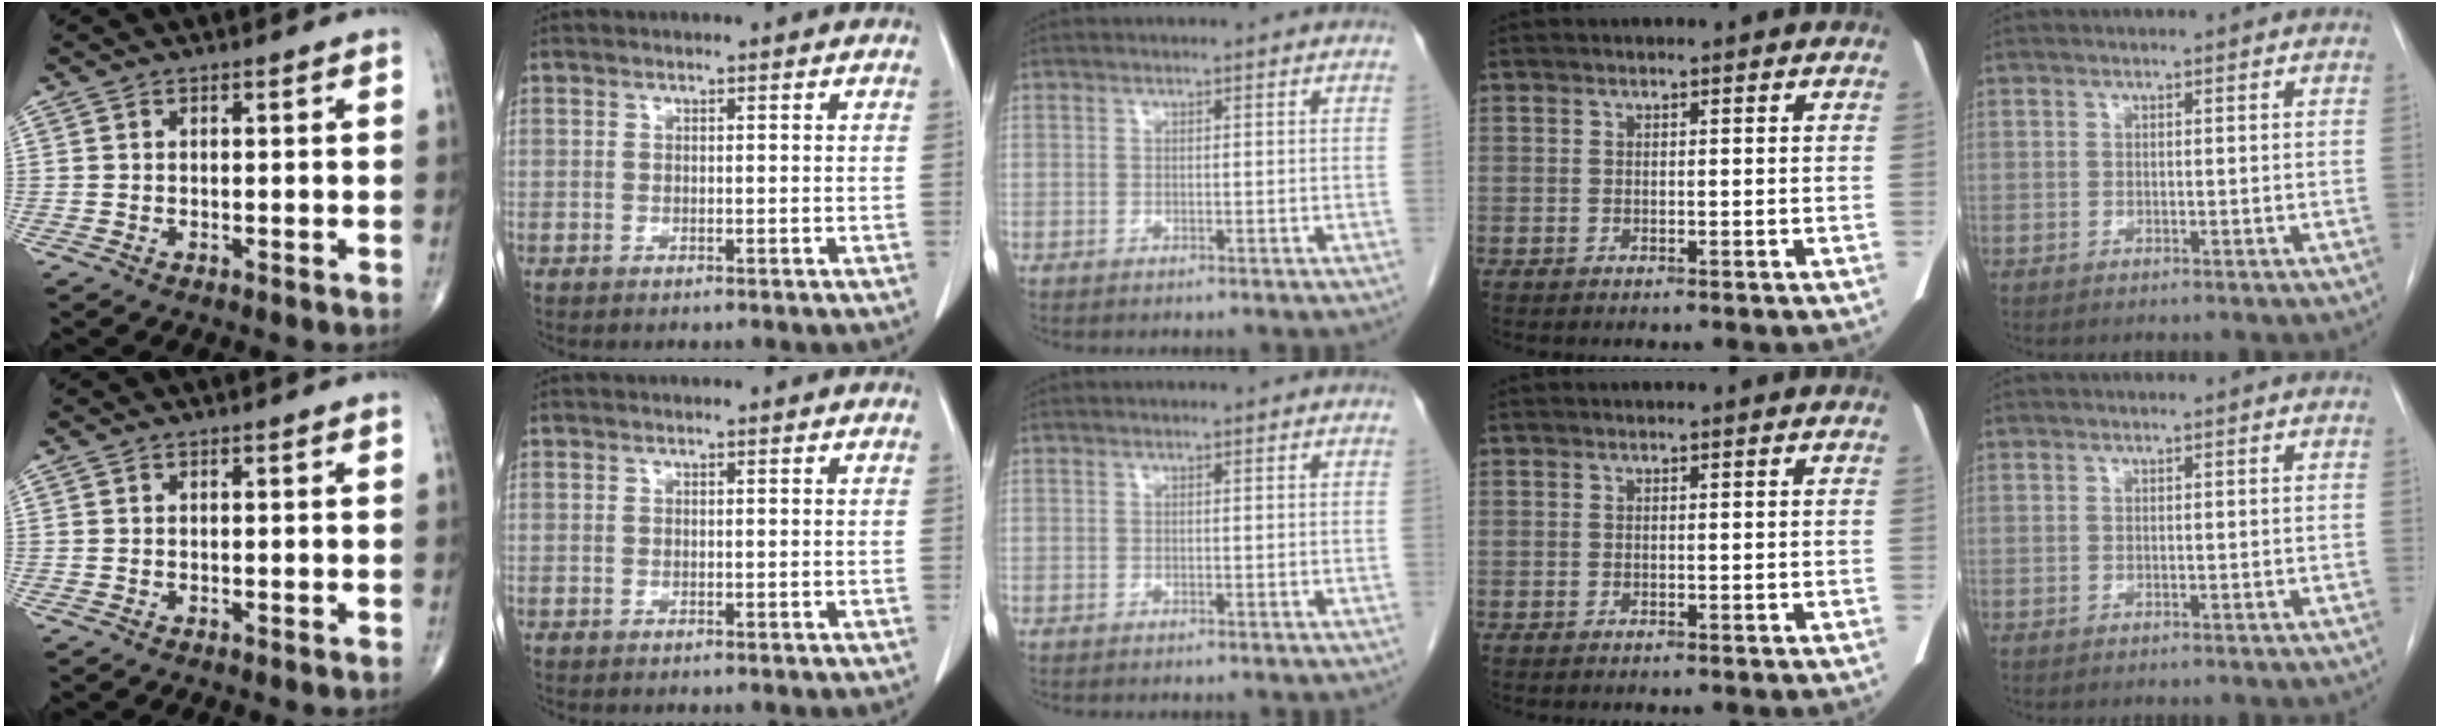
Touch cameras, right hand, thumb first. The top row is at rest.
{}